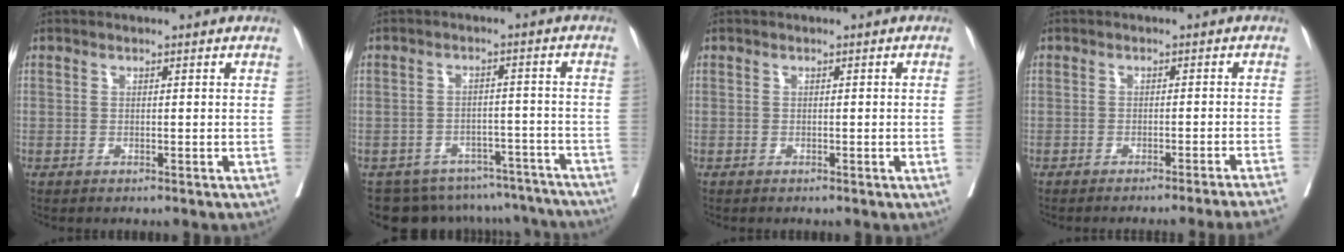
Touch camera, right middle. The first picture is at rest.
{"total": 15.8, "force": [-14.2, 6.5, 2.4], "torque": [-0.036, 0.023, -0.164]}
{"total": 0.6, "force": [0.0, -0.3, 0.6], "torque": [-0.006, -0.002, 0.002]}
{"total": 10.3, "force": [-9.5, -2.5, 3.2], "torque": [-0.013, -0.027, -0.112]}